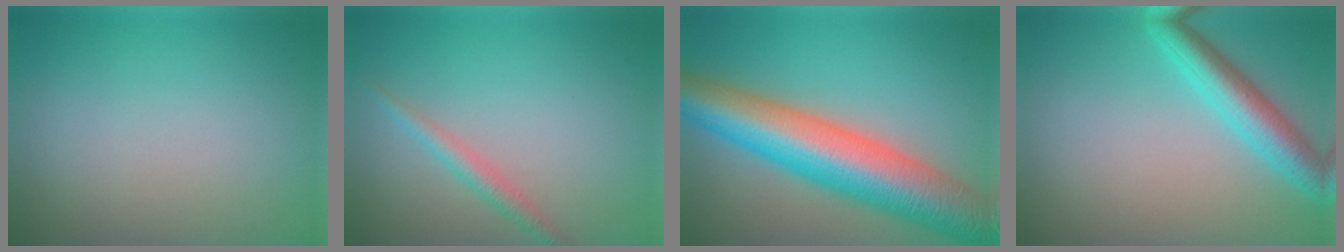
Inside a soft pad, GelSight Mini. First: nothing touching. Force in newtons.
{"total": 1.8, "press": 1.8, "slide": 0.0}
{"total": 11.8, "press": 11.8, "slide": 0.4}
{"total": 4.5, "press": 4.5, "slide": 0.1}